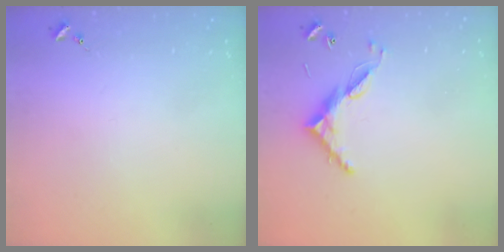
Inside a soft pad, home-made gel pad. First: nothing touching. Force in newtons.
{"total": 8.7, "press": 8.7, "slide": 0.5}